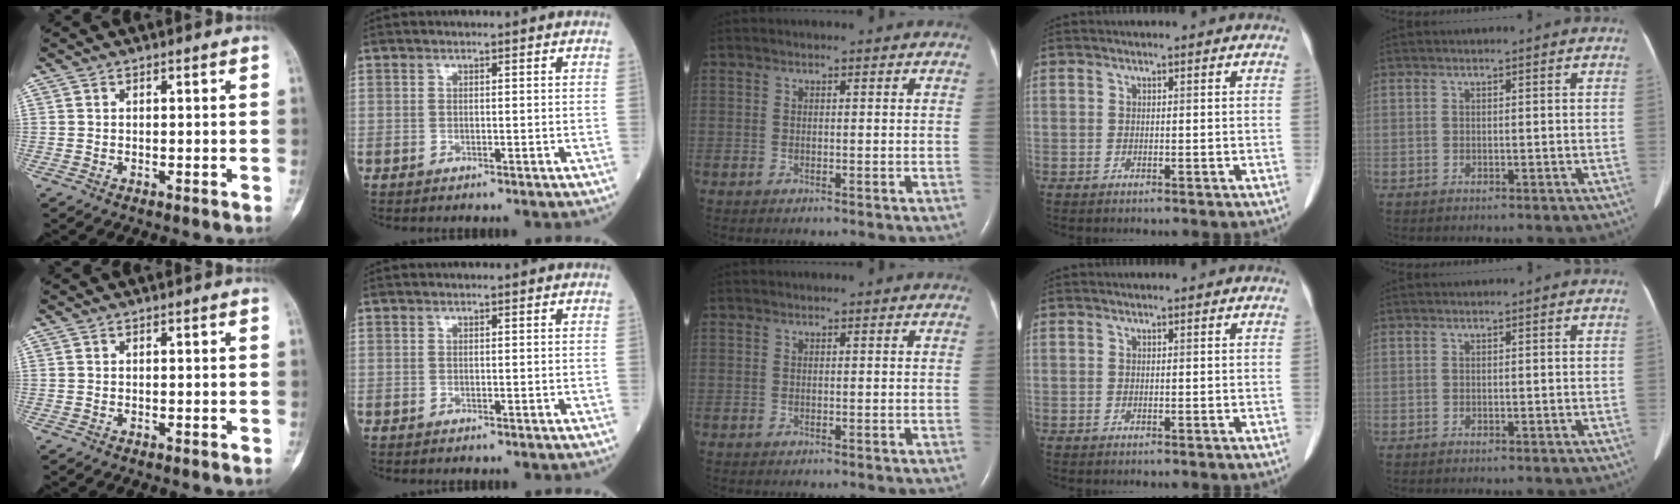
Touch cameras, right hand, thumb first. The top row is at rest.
{}